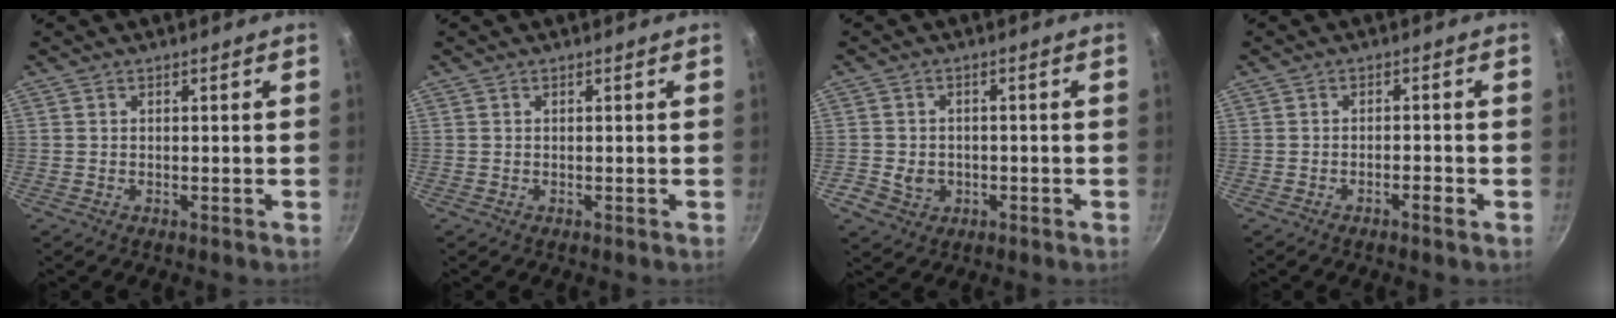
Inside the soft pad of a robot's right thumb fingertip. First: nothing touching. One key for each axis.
{"total": 0.0}
{"total": 4.5, "fx": -1.1, "fy": 4.0, "fz": 1.8, "tx": -0.024, "ty": 0.016, "tz": -0.010}
{"total": 2.0, "fx": -1.2, "fy": 0.4, "fz": 1.6, "tx": -0.027, "ty": 0.012, "tz": -0.020}